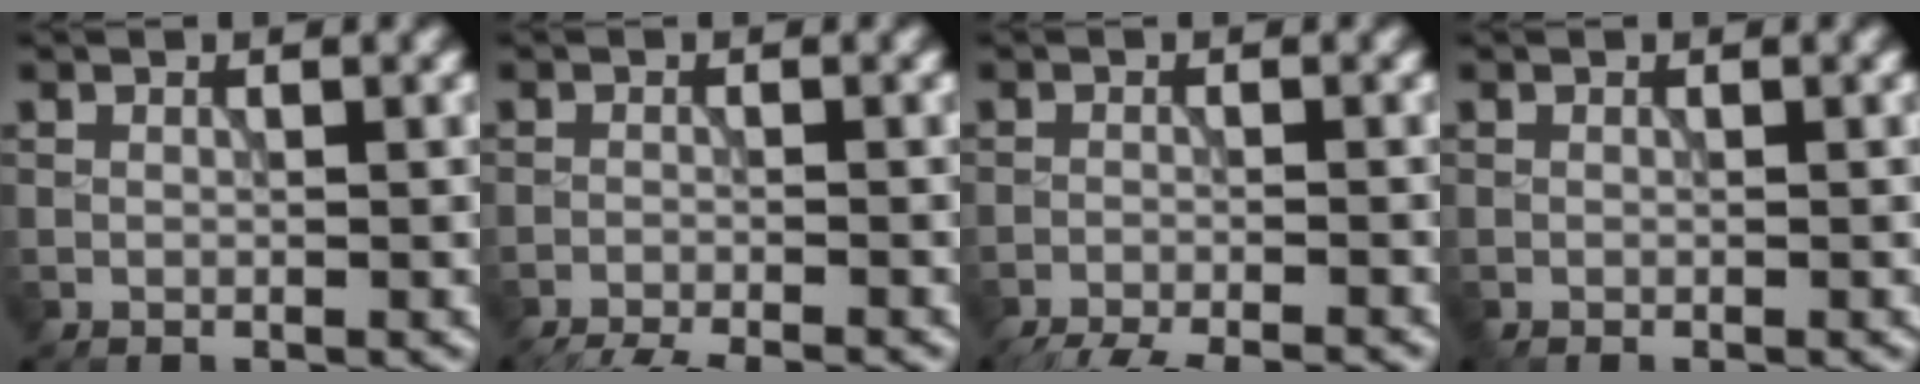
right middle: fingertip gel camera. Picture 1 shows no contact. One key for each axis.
{"total": 6.6, "fx": -6.1, "fy": 1.2, "fz": 2.2, "tx": -0.029, "ty": -0.015, "tz": -0.089}
{"total": 8.1, "fx": -7.4, "fy": 1.6, "fz": 2.8, "tx": -0.037, "ty": -0.018, "tz": -0.106}
{"total": 0.7, "fx": -0.6, "fy": 0.0, "fz": 0.4, "tx": -0.001, "ty": -0.003, "tz": -0.010}